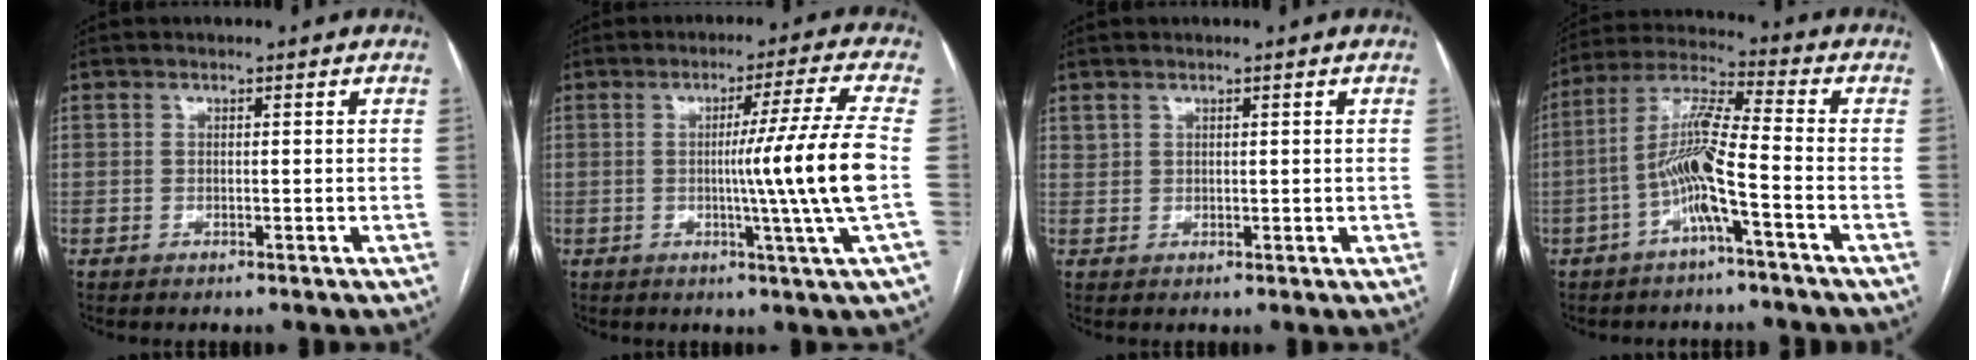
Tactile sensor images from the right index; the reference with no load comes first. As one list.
[{"total": 11.3, "force": [-1.1, -3.3, 10.8], "torque": [-0.167, -0.016, -0.012]}, {"total": 1.4, "force": [1.3, 0.6, 0.3], "torque": [-0.002, 0.000, 0.025]}, {"total": 9.3, "force": [-3.2, 0.0, 8.8], "torque": [-0.179, 0.017, -0.066]}]